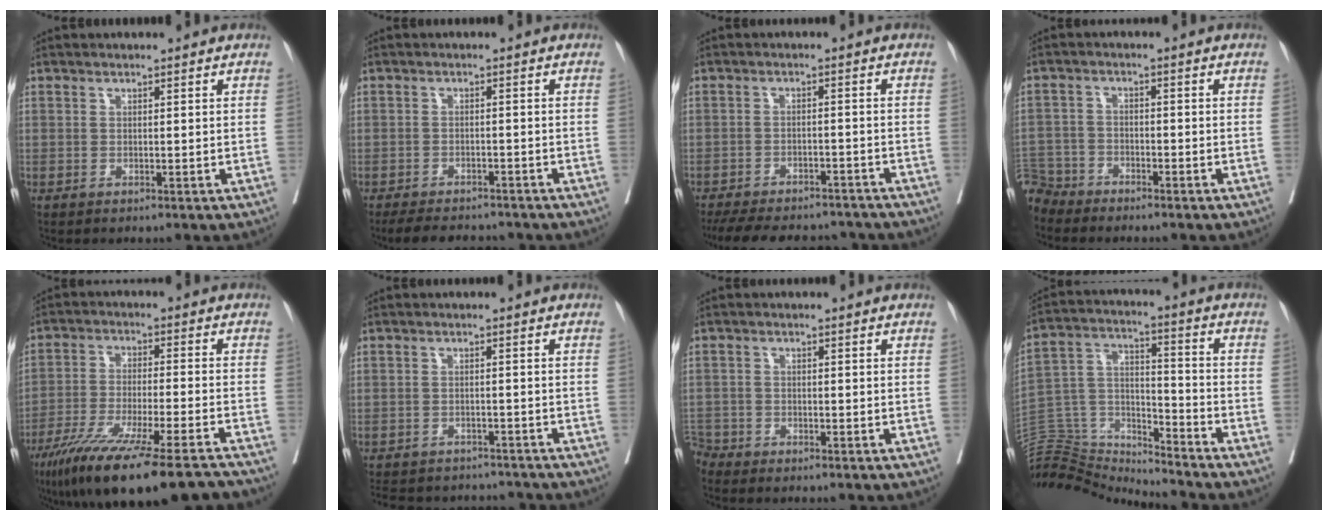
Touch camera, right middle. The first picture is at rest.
{"total": 7.9, "force": [-7.1, 2.4, 2.6], "torque": [-0.032, -0.006, -0.099]}
{"total": 17.7, "force": [-15.6, 5.1, 6.6], "torque": [-0.162, -0.014, -0.211]}
{"total": 6.0, "force": [-5.6, 2.2, -0.8], "torque": [0.018, 0.002, -0.111]}
{"total": 21.8, "force": [-17.4, 1.1, 13.0], "torque": [-0.185, -0.045, -0.275]}
{"total": 13.9, "force": [-12.6, 4.4, 3.8], "torque": [-0.087, 0.006, -0.160]}
{"total": 3.1, "force": [-2.9, 0.9, -0.5], "torque": [0.010, -0.004, -0.058]}
{"total": 14.7, "force": [-14.5, 2.6, 0.6], "torque": [-0.015, 0.067, -0.257]}